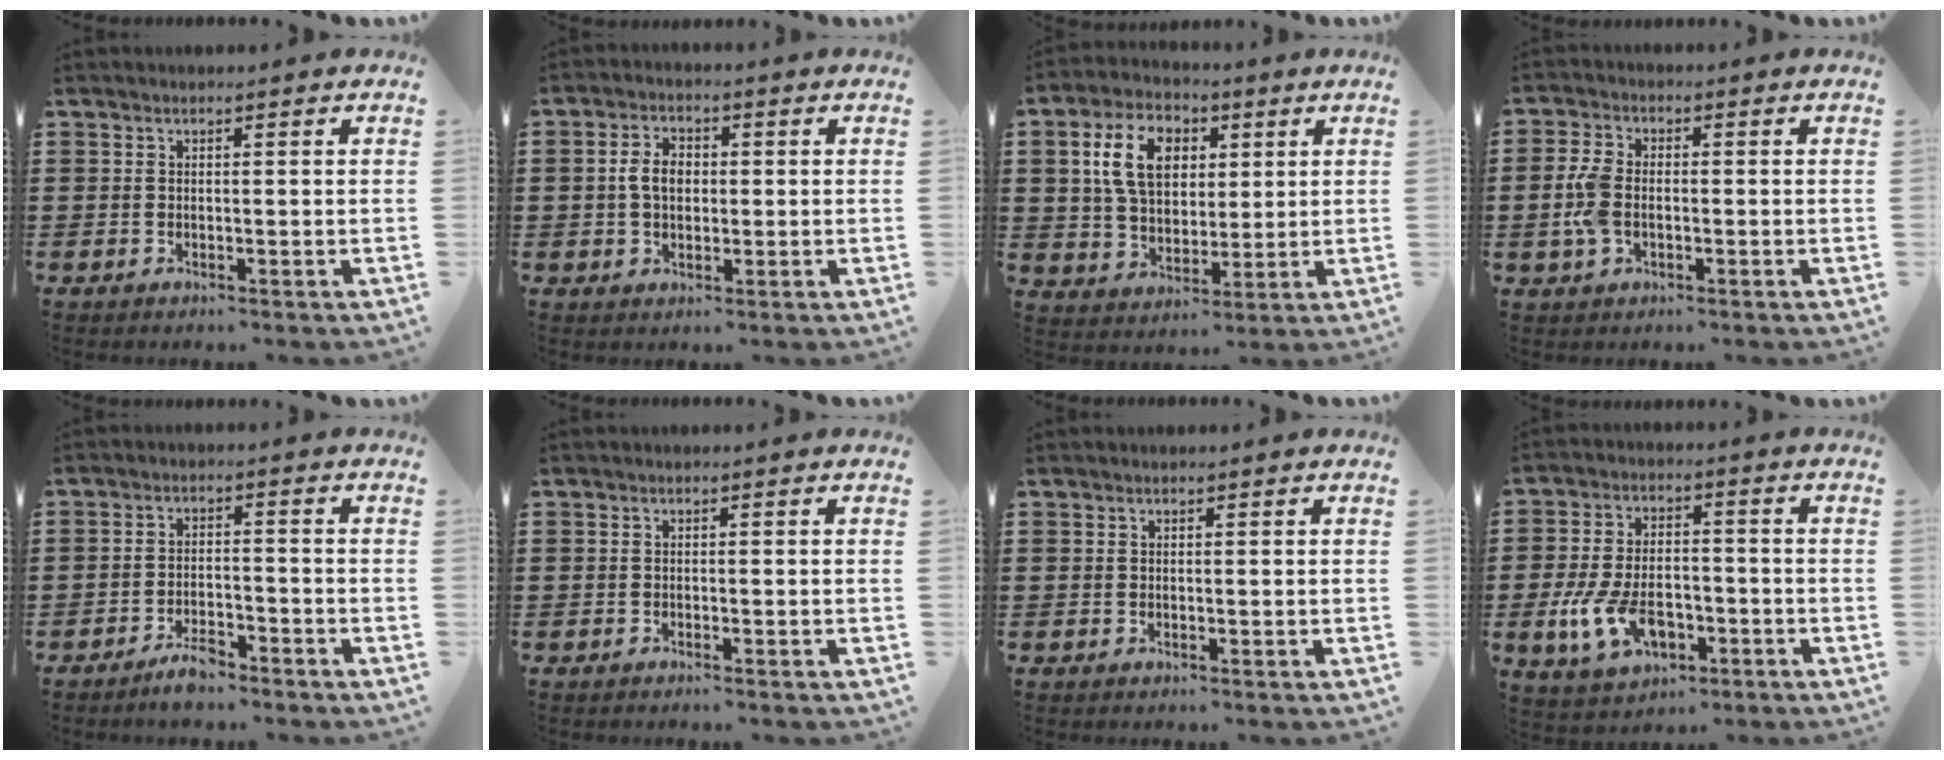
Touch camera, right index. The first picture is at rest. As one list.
[{"total": 4.1, "force": [0.1, 2.7, 3.1], "torque": [-0.073, 0.010, -0.004]}, {"total": 10.1, "force": [3.0, 7.0, 6.6], "torque": [-0.135, 0.013, 0.049]}, {"total": 5.3, "force": [-0.8, 3.2, 4.1], "torque": [-0.109, -0.004, -0.022]}, {"total": 3.5, "force": [-3.0, 0.9, 1.6], "torque": [-0.032, 0.010, -0.060]}, {"total": 0.5, "force": [-0.5, 0.0, 0.0], "torque": [-0.002, -0.001, -0.011]}, {"total": 0.0}, {"total": 9.4, "force": [-3.4, 5.5, 6.8], "torque": [-0.158, 0.003, -0.064]}]